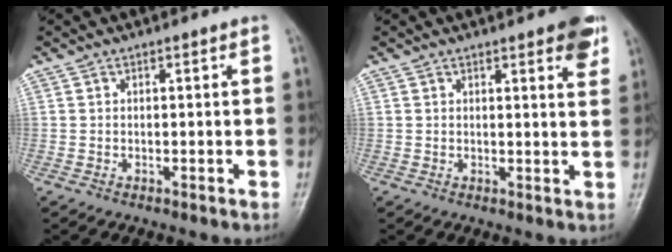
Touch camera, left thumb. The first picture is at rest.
{"total": 6.7, "force": [3.9, 1.7, 5.2], "torque": [-0.049, -0.012, 0.045]}